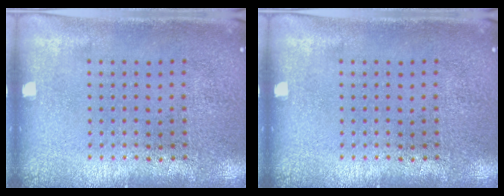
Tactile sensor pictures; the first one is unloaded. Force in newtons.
{"total": 0.0}